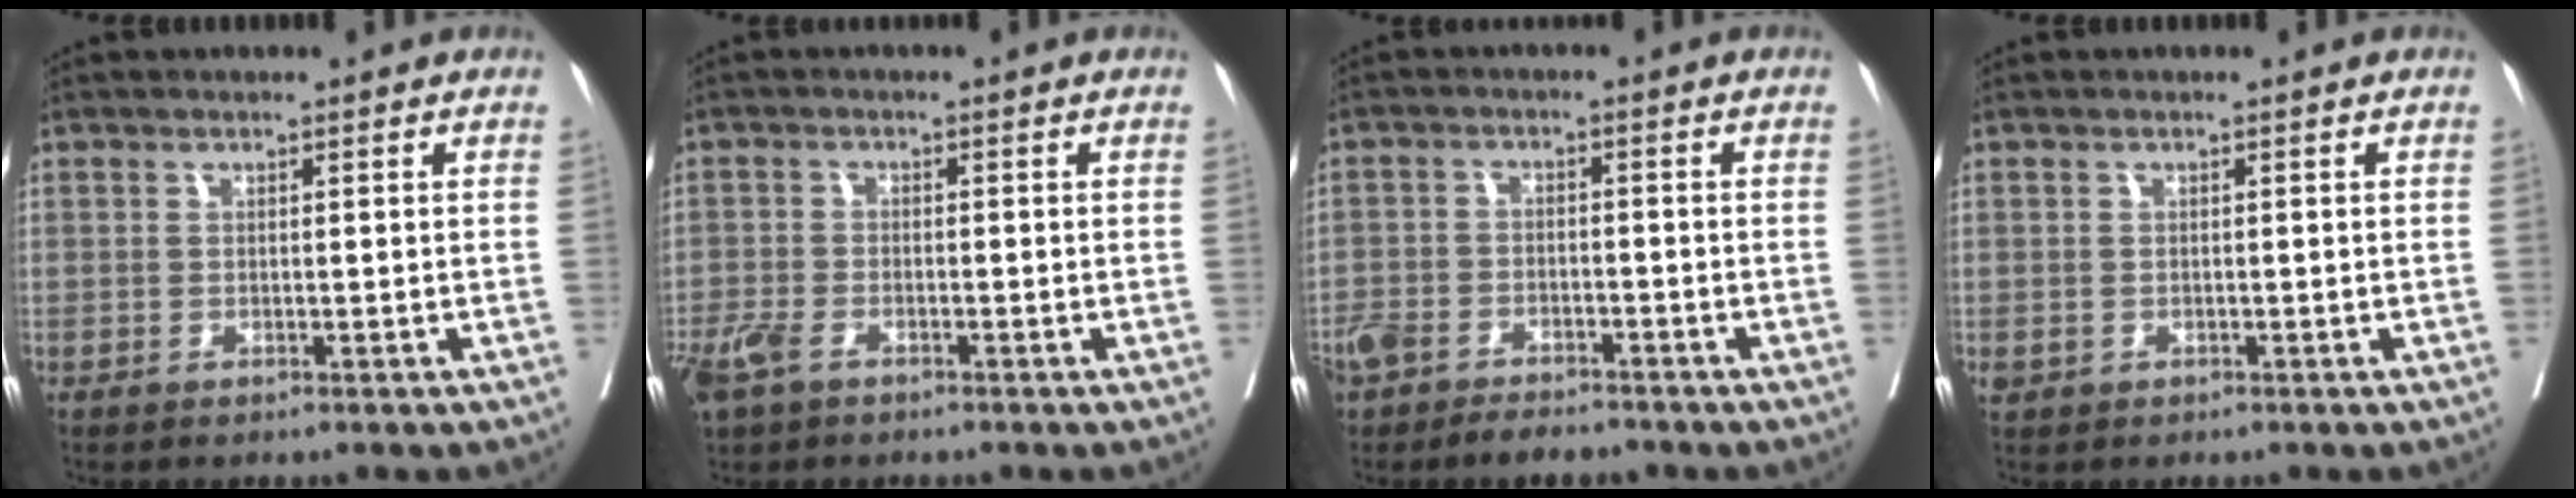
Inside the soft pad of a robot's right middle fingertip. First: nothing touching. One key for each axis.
{"total": 4.5, "fx": -2.9, "fy": 2.1, "fz": 2.7, "tx": -0.062, "ty": -0.006, "tz": -0.055}
{"total": 8.3, "fx": -6.6, "fy": 3.5, "fz": 3.6, "tx": -0.073, "ty": 0.002, "tz": -0.110}
{"total": 0.9, "fx": -0.2, "fy": 0.8, "fz": 0.3, "tx": -0.007, "ty": 0.001, "tz": 0.002}